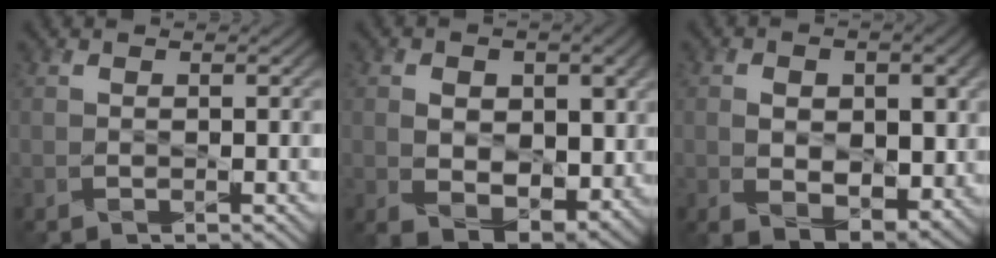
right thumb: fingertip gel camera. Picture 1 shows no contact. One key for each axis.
{"total": 8.0, "fx": 0.7, "fy": 5.6, "fz": 5.7, "tx": -0.101, "ty": -0.021, "tz": 0.018}
{"total": 8.5, "fx": 0.4, "fy": 5.5, "fz": 6.5, "tx": -0.112, "ty": -0.023, "tz": 0.023}